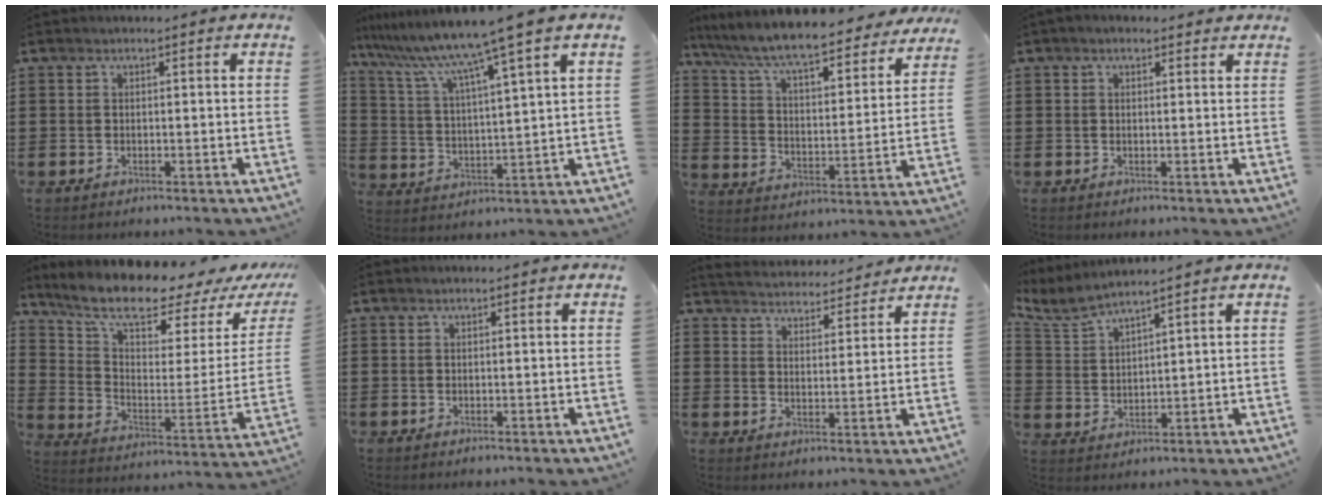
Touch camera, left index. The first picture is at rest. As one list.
[{"total": 9.6, "force": [7.8, -1.4, 5.5], "torque": [-0.137, -0.050, 0.121]}, {"total": 8.1, "force": [7.3, 0.4, 3.4], "torque": [-0.099, -0.053, 0.121]}, {"total": 1.3, "force": [1.0, 0.7, 0.6], "torque": [-0.014, 0.006, 0.019]}, {"total": 9.1, "force": [7.8, 1.9, 4.3], "torque": [-0.109, -0.063, 0.130]}, {"total": 0.0}, {"total": 4.1, "force": [4.1, 0.0, -0.1], "torque": [-0.018, -0.027, 0.070]}, {"total": 4.8, "force": [4.4, 0.7, 1.8], "torque": [-0.055, -0.017, 0.078]}]